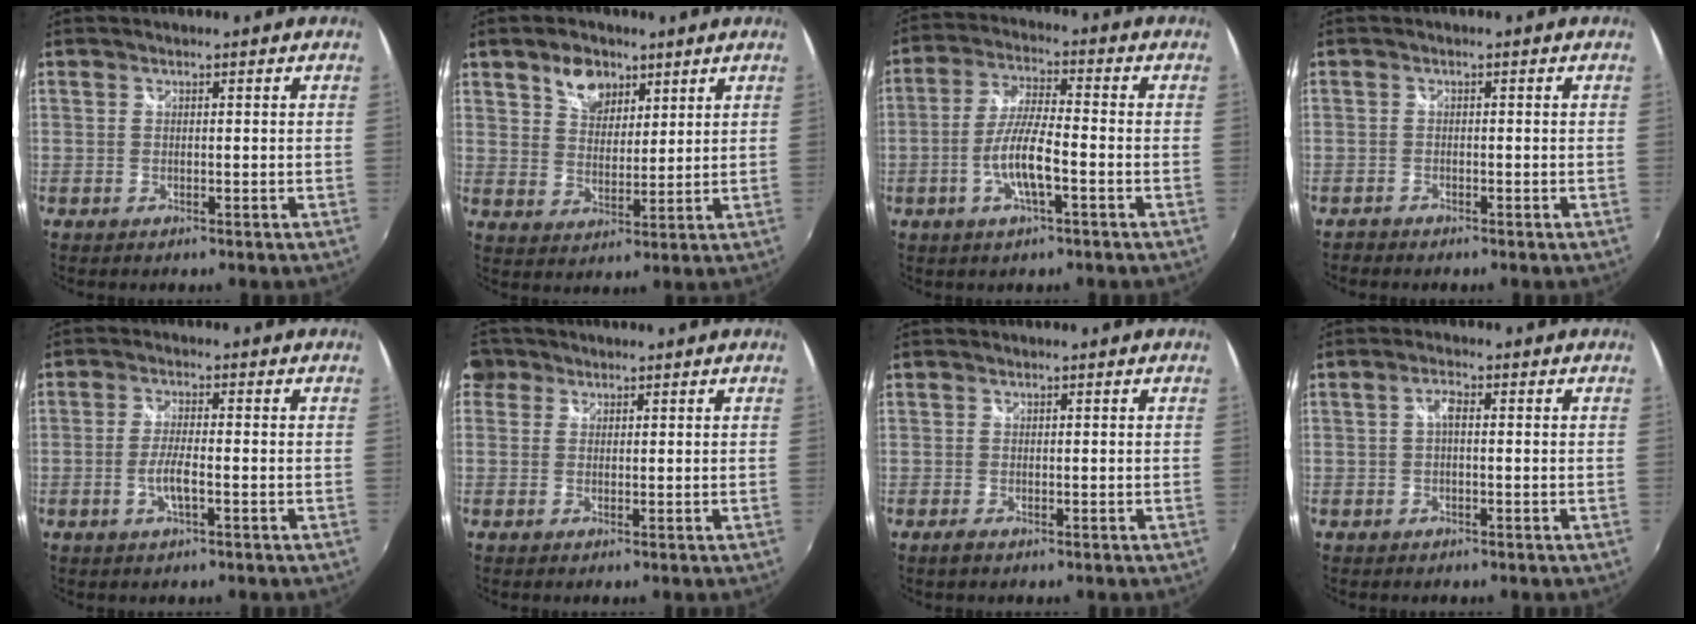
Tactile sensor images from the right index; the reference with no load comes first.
{"total": 7.3, "force": [4.5, 4.7, 3.4], "torque": [-0.050, 0.010, 0.081]}
{"total": 8.6, "force": [-3.1, 1.5, 7.9], "torque": [-0.161, 0.000, -0.058]}
{"total": 1.3, "force": [-1.3, 0.4, 0.0], "torque": [-0.006, -0.002, -0.025]}
{"total": 4.1, "force": [-1.5, 0.6, 3.8], "torque": [-0.078, -0.003, -0.029]}
{"total": 3.8, "force": [0.7, 3.6, 1.0], "torque": [-0.022, 0.012, 0.002]}
{"total": 1.0, "force": [-0.6, 0.7, 0.4], "torque": [-0.010, -0.004, -0.014]}
{"total": 1.9, "force": [0.0, 0.7, 1.8], "torque": [-0.036, 0.007, -0.003]}